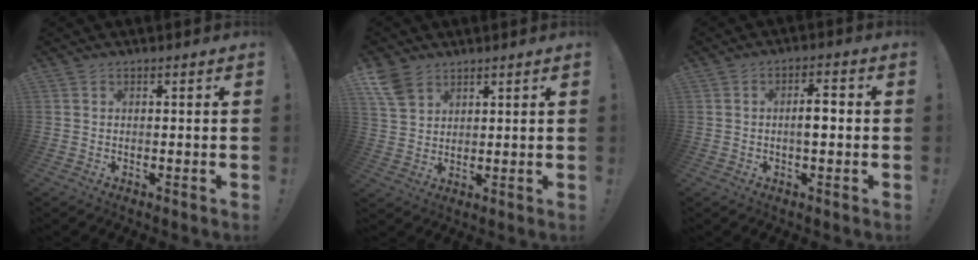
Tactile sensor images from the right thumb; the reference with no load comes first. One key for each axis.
{"total": 7.2, "fx": 4.8, "fy": 4.4, "fz": 3.1, "tx": -0.056, "ty": -0.020, "tz": 0.097}
{"total": 5.0, "fx": -0.6, "fy": 1.7, "fz": 4.6, "tx": -0.076, "ty": 0.006, "tz": -0.015}